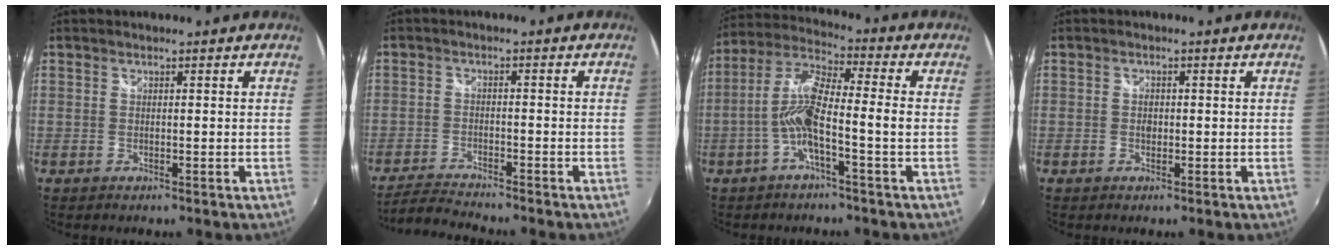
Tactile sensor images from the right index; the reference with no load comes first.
{"total": 6.1, "force": [-5.9, -0.2, 1.8], "torque": [-0.056, -0.010, -0.111]}
{"total": 9.2, "force": [-2.3, 0.7, 8.9], "torque": [-0.186, 0.014, -0.044]}
{"total": 1.0, "force": [0.0, 0.8, 0.5], "torque": [-0.010, 0.006, 0.002]}